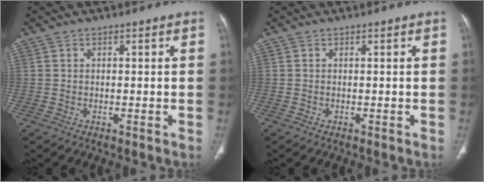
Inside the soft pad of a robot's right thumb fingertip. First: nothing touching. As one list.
[{"total": 0.0}]